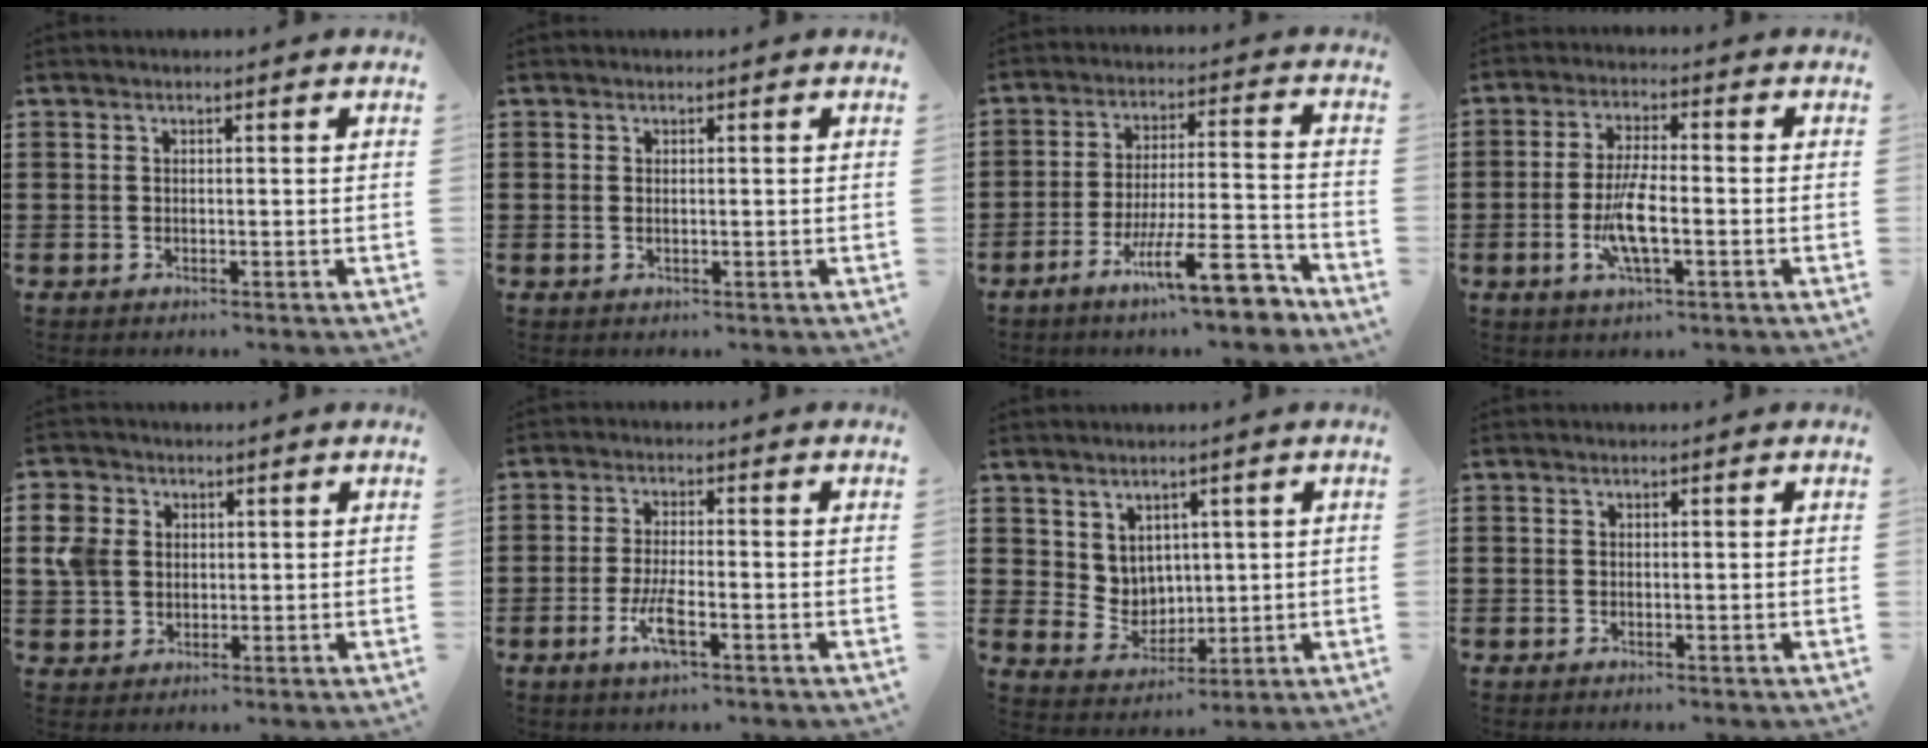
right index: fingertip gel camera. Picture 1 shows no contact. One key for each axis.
{"total": 0.6, "fx": 0.1, "fy": 0.3, "fz": 0.5, "tx": -0.012, "ty": 0.000, "tz": 0.001}
{"total": 13.0, "fx": -8.4, "fy": 2.0, "fz": 9.8, "tx": -0.159, "ty": 0.021, "tz": -0.147}
{"total": 7.2, "fx": -2.0, "fy": 1.8, "fz": 6.7, "tx": -0.145, "ty": -0.012, "tz": -0.041}
{"total": 5.6, "fx": 1.1, "fy": 4.8, "fz": 2.6, "tx": -0.087, "ty": 0.011, "tz": 0.016}
{"total": 4.6, "fx": -2.0, "fy": 0.9, "fz": 4.0, "tx": -0.087, "ty": -0.008, "tz": -0.040}
{"total": 4.9, "fx": 3.1, "fy": 3.7, "fz": 0.9, "tx": -0.039, "ty": -0.004, "tz": 0.060}
{"total": 0.0}